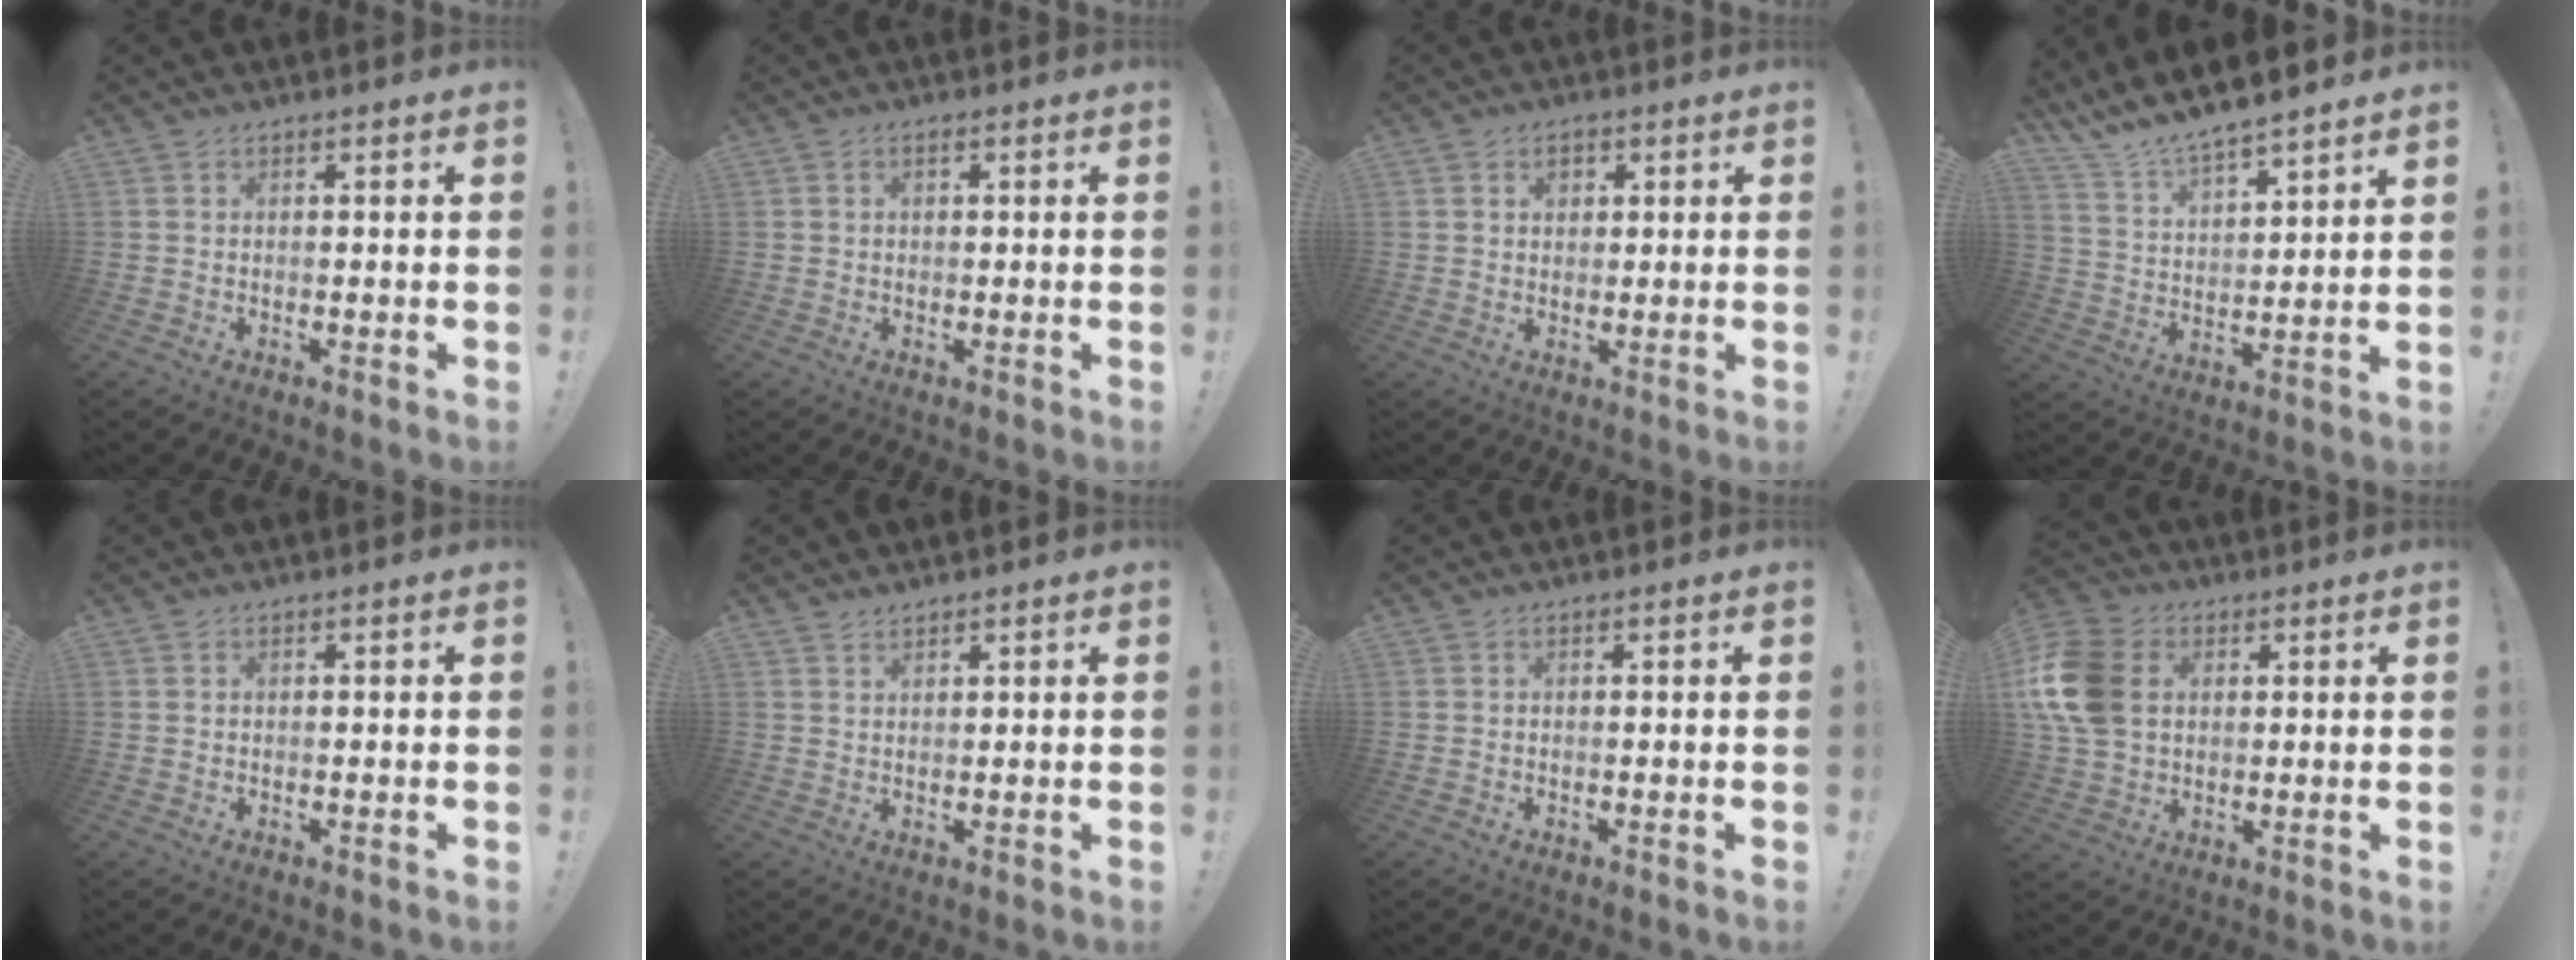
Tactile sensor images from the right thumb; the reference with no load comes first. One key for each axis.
{"total": 0.8, "fx": 0.3, "fy": 0.7, "fz": 0.4, "tx": -0.006, "ty": 0.003, "tz": 0.005}
{"total": 3.1, "fx": 1.3, "fy": 2.5, "fz": 1.3, "tx": -0.009, "ty": -0.006, "tz": 0.019}
{"total": 10.0, "fx": 9.5, "fy": 1.8, "fz": 2.4, "tx": -0.075, "ty": -0.084, "tz": 0.173}
{"total": 0.0}
{"total": 2.0, "fx": 1.8, "fy": 0.7, "fz": 0.4, "tx": -0.004, "ty": -0.012, "tz": 0.034}
{"total": 0.0}
{"total": 16.0, "fx": 2.9, "fy": 12.1, "fz": 10.0, "tx": -0.197, "ty": -0.001, "tz": 0.060}